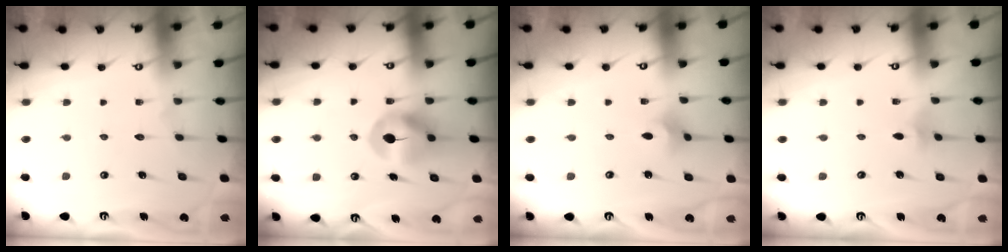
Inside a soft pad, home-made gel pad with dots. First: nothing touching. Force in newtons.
{"total": 8.0, "press": 8.0, "slide": 0.4}
{"total": 3.3, "press": 3.2, "slide": 0.8}
{"total": 2.4, "press": 2.3, "slide": 0.6}